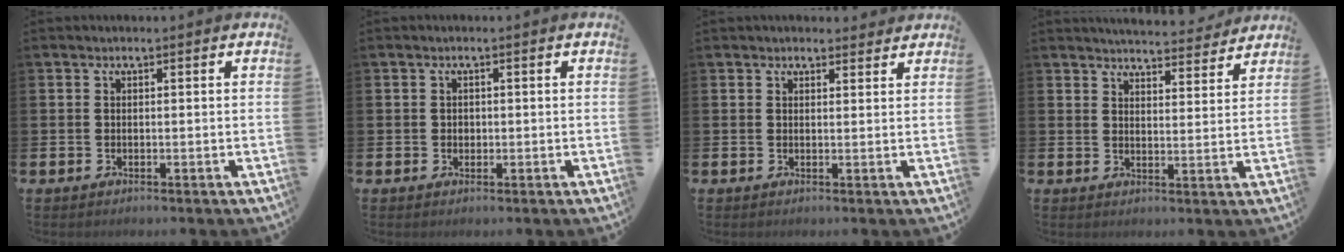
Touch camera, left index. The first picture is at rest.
{"total": 0.9, "force": [0.1, 0.8, 0.3], "torque": [0.003, 0.003, -0.001]}
{"total": 1.8, "force": [1.7, 0.5, 0.0], "torque": [0.004, -0.004, 0.030]}
{"total": 5.2, "force": [5.1, 0.5, 0.3], "torque": [-0.012, -0.036, 0.091]}